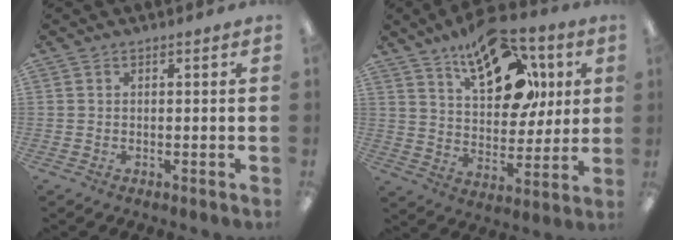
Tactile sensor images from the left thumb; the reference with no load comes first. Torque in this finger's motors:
{"motor_torque": [0.57, 0.54, 1.52, -1.25, 0.13]}